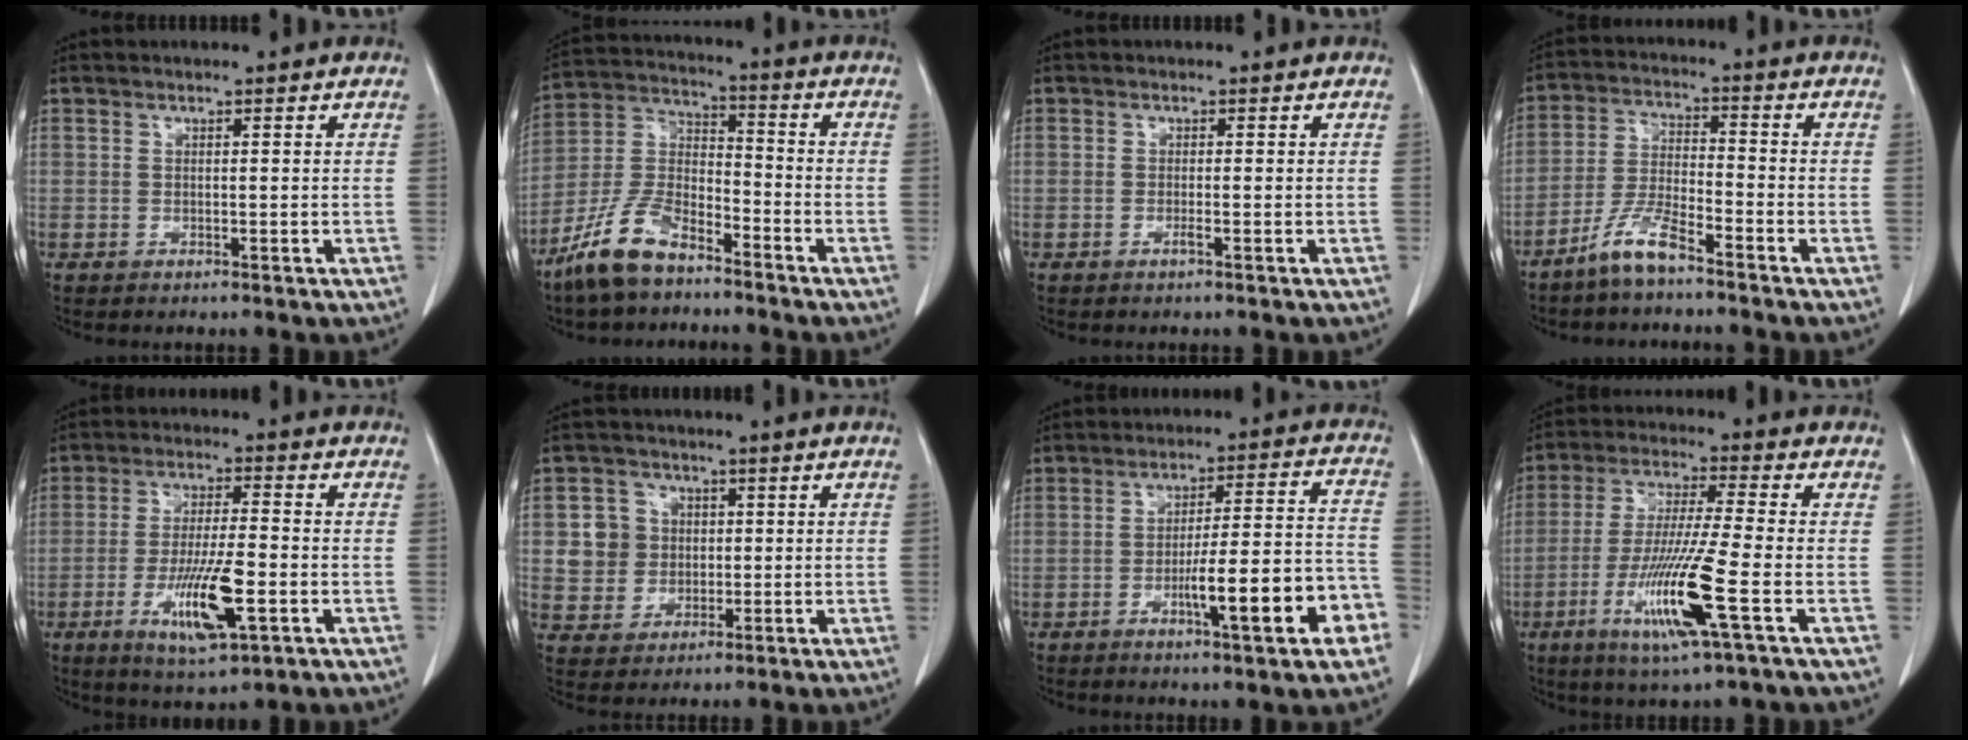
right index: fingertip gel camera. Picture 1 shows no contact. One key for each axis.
{"total": 11.1, "fx": -8.2, "fy": 3.9, "fz": 6.3, "tx": -0.145, "ty": 0.000, "tz": -0.166}
{"total": 0.7, "fx": -0.4, "fy": -0.1, "fz": 0.6, "tx": -0.011, "ty": 0.000, "tz": -0.007}
{"total": 6.9, "fx": -5.3, "fy": 0.8, "fz": 4.3, "tx": -0.098, "ty": -0.009, "tz": -0.109}
{"total": 10.7, "fx": -3.6, "fy": 1.9, "fz": 9.9, "tx": -0.185, "ty": -0.013, "tz": -0.059}
{"total": 6.1, "fx": 0.9, "fy": 6.0, "fz": 1.3, "tx": -0.028, "ty": 0.018, "tz": 0.022}
{"total": 13.6, "fx": -5.5, "fy": 1.5, "fz": 12.4, "tx": -0.179, "ty": 0.016, "tz": -0.075}
{"total": 13.1, "fx": -4.8, "fy": -0.5, "fz": 12.2, "tx": -0.246, "ty": -0.026, "tz": -0.094}